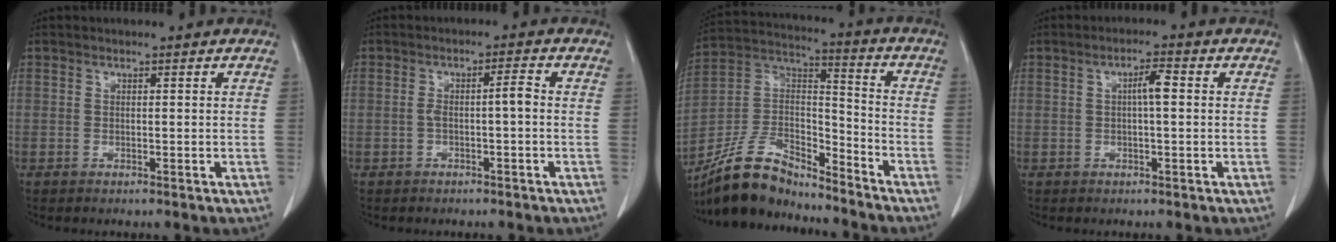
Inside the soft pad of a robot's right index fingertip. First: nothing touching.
{"total": 2.9, "force": [-0.5, 0.3, 2.9], "torque": [-0.052, 0.012, -0.005]}
{"total": 14.7, "force": [-13.3, 3.8, 5.0], "torque": [-0.094, 0.031, -0.243]}
{"total": 2.9, "force": [0.2, 0.4, 2.9], "torque": [-0.051, 0.007, 0.003]}